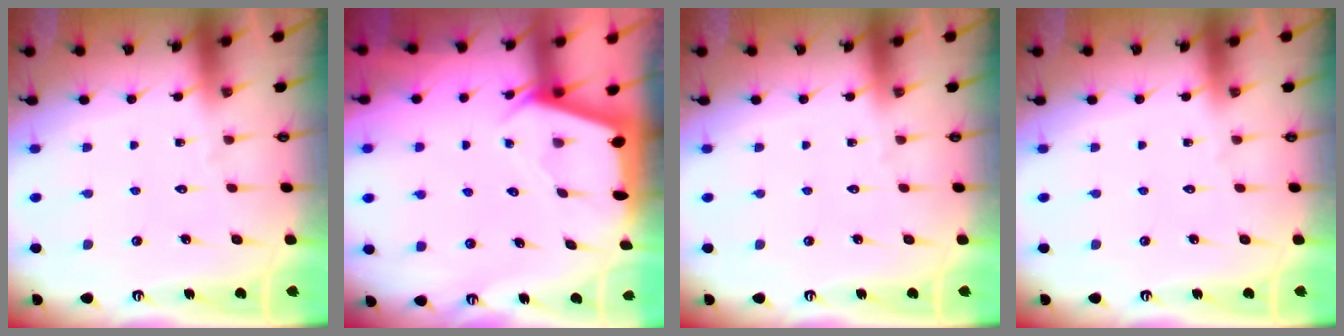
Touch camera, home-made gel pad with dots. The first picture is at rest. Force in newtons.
{"total": 2.5, "press": 2.5, "slide": 0.3}
{"total": 0.0}
{"total": 0.0}